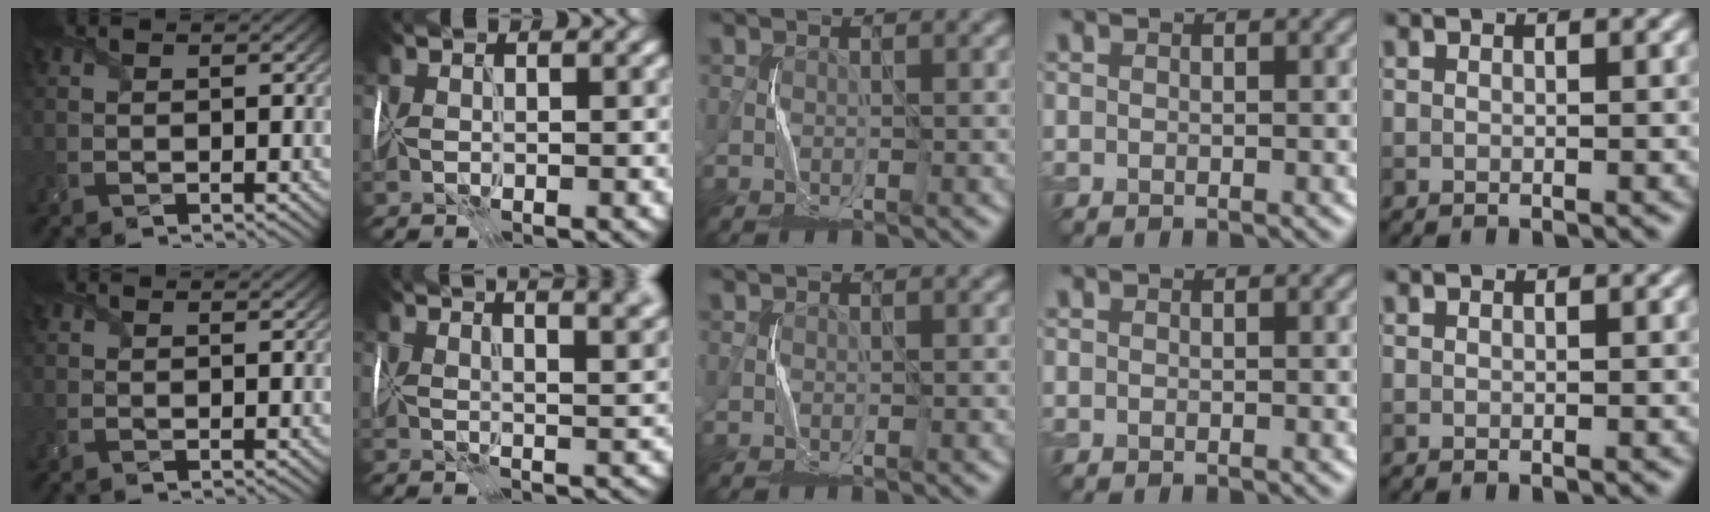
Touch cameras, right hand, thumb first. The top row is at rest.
{"thumb": {"total": 1.3, "force": [1.2, 0.4, 0.5], "torque": [-0.020, 0.001, 0.019]}, "index": {"total": 12.9, "force": [8.3, 4.8, 8.6], "torque": [-0.076, 0.064, 0.081]}}